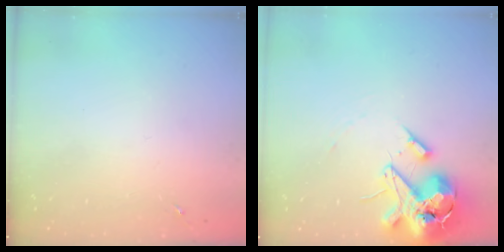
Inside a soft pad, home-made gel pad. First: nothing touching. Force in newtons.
{"total": 16.2, "press": 16.0, "slide": 2.7}